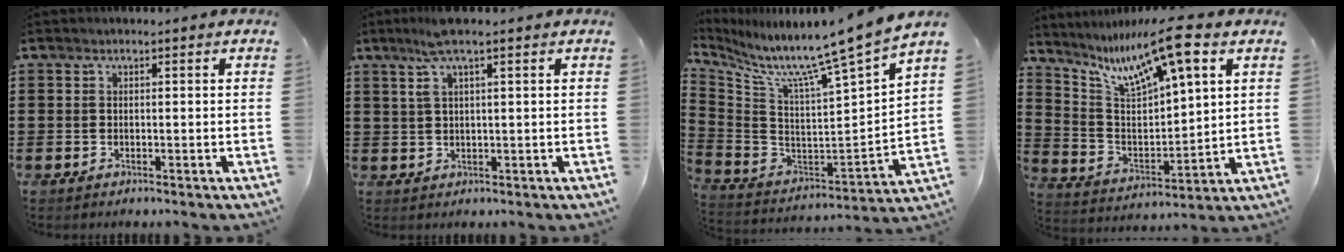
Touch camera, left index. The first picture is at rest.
{"total": 4.1, "force": [2.2, 0.2, 3.5], "torque": [-0.080, -0.001, 0.034]}
{"total": 9.0, "force": [7.9, -2.0, 3.8], "torque": [-0.090, -0.089, 0.114]}
{"total": 11.4, "force": [7.6, 1.8, 8.4], "torque": [-0.175, -0.036, 0.124]}